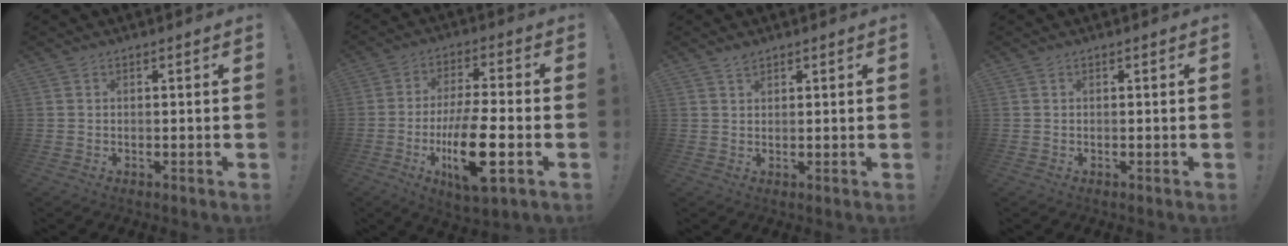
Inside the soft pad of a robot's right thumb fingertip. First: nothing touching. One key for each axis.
{"total": 16.4, "fx": -5.2, "fy": 5.1, "fz": 14.7, "tx": -0.275, "ty": 0.008, "tz": -0.081}
{"total": 1.8, "fx": 1.5, "fy": 0.7, "fz": 0.7, "tx": -0.001, "ty": -0.009, "tz": 0.026}
{"total": 0.0}